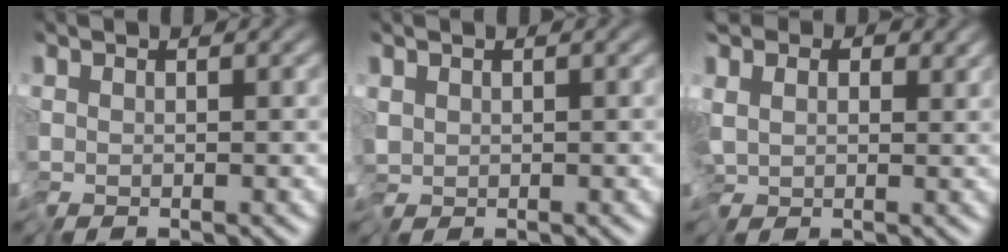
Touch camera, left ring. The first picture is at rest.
{"total": 1.3, "force": [-0.2, 0.7, 1.0], "torque": [-0.023, -0.002, -0.007]}
{"total": 4.1, "force": [0.6, 3.2, 2.5], "torque": [-0.062, 0.001, 0.006]}